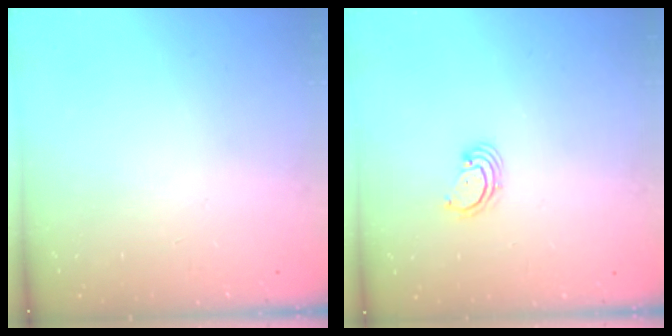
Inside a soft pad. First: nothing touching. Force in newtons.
{"total": 2.7, "press": 2.7, "slide": 0.3}